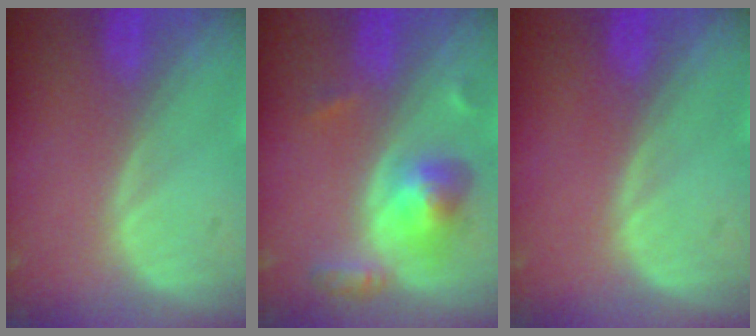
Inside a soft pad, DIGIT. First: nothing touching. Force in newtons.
{"total": 5.5, "press": 5.5, "slide": 0.2}
{"total": 0.0}